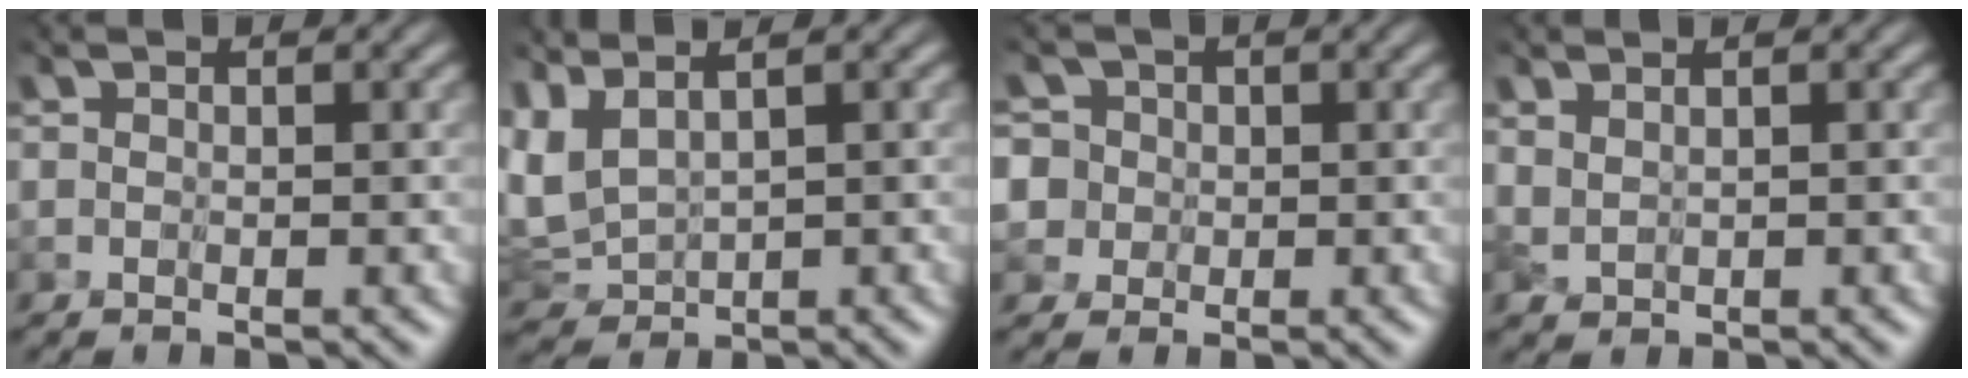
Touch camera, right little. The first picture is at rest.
{"total": 4.1, "force": [1.1, 2.4, 3.2], "torque": [-0.109, 0.002, 0.047]}
{"total": 4.8, "force": [-0.1, 4.6, 1.2], "torque": [-0.033, 0.030, -0.040]}
{"total": 3.5, "force": [1.6, 1.9, 2.5], "torque": [-0.074, -0.001, 0.041]}